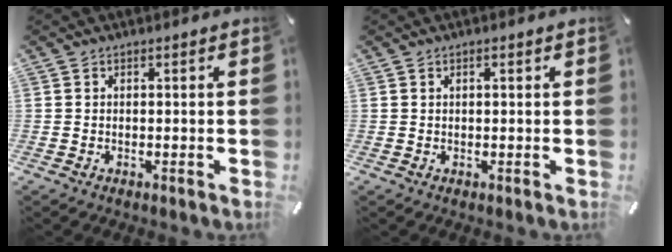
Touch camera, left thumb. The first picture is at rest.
{"total": 0.9, "force": [0.3, 0.2, 0.8], "torque": [-0.016, 0.001, 0.005]}